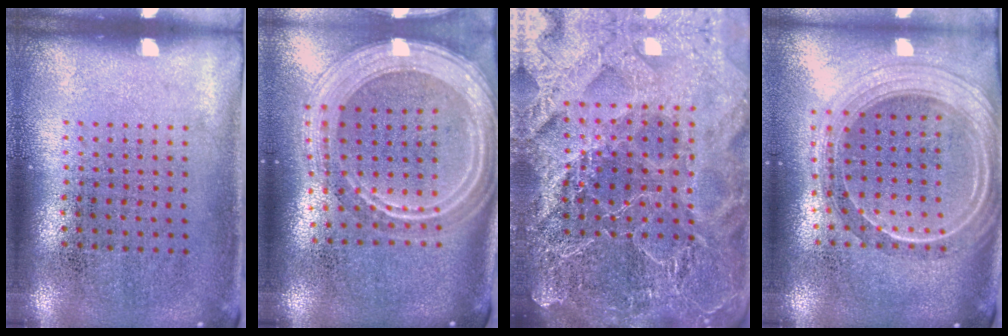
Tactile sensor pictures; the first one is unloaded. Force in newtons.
{"total": 3.0, "press": 2.4, "slide": 1.7}
{"total": 6.2, "press": 5.4, "slide": 3.1}
{"total": 2.4, "press": 2.1, "slide": 1.2}